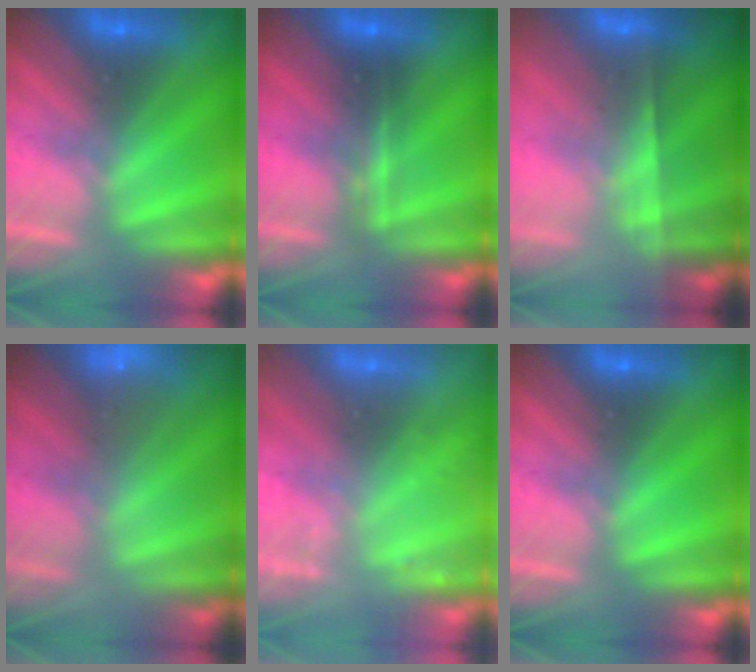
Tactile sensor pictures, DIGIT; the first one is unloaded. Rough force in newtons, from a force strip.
{"total": 2.3}
{"total": 7.7}
{"total": 2.3}
{"total": 2.3}
{"total": 0.0}